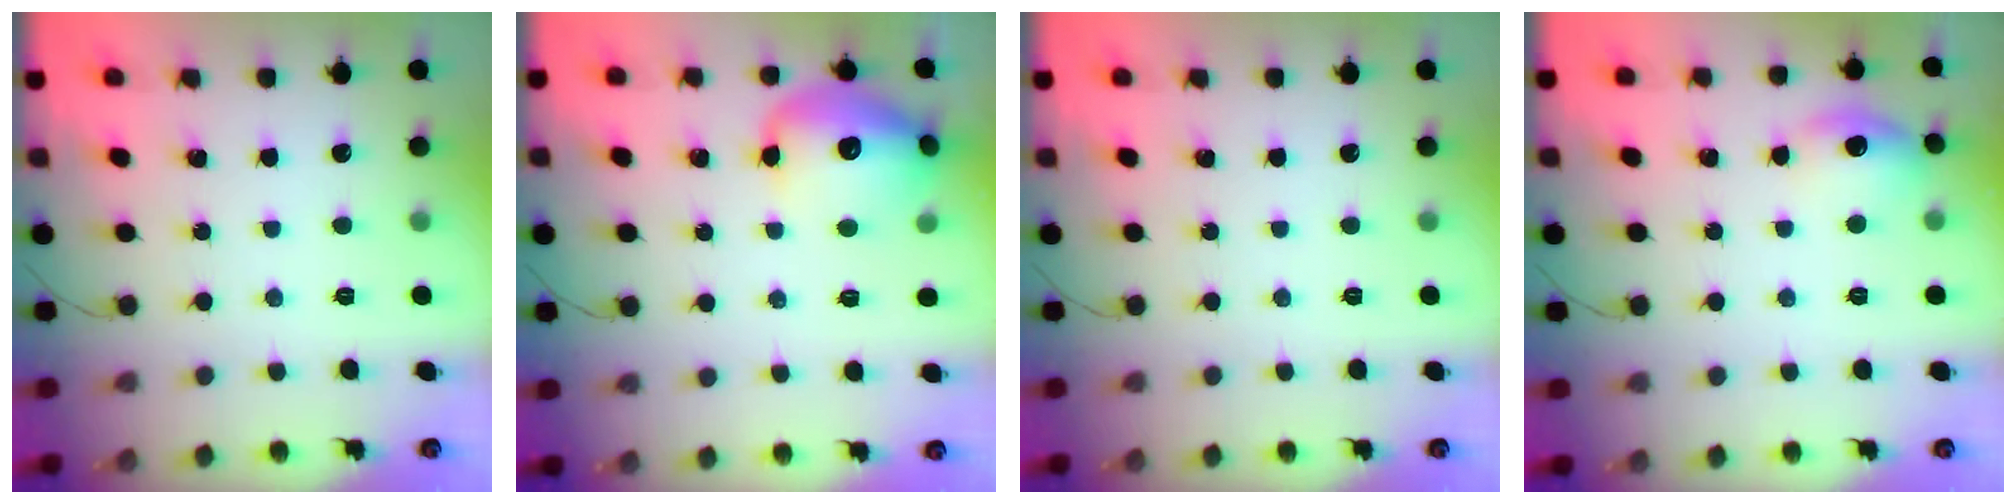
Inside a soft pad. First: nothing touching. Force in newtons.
{"total": 14.9, "press": 14.8, "slide": 1.4}
{"total": 0.0}
{"total": 9.6, "press": 9.3, "slide": 2.4}